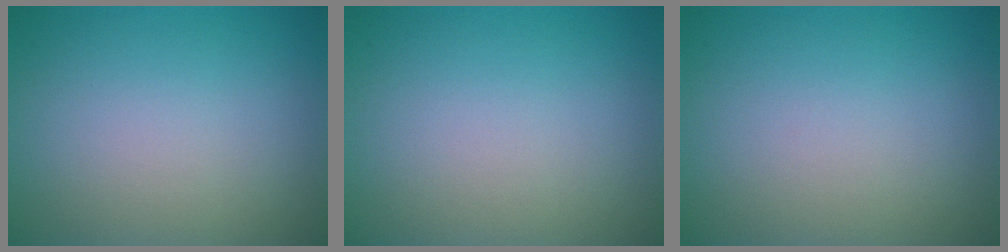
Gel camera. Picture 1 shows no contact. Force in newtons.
{"total": 0.0}
{"total": 0.0}